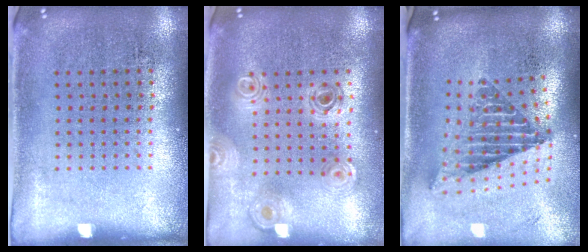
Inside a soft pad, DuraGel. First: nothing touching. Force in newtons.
{"total": 0.8, "press": 0.8, "slide": 0.1}
{"total": 2.4, "press": 1.6, "slide": 1.8}